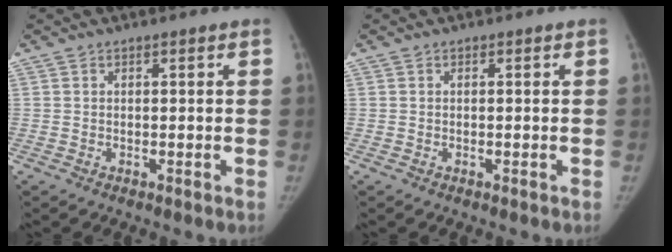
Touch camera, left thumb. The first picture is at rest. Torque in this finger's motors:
{"motor_torque": [0.03, 0.02, 0.00, -0.01, 0.00]}